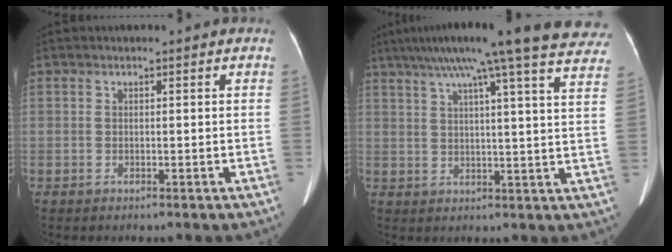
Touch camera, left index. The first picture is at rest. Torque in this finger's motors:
{"motor_torque": [0.89, -1.25, 0.51, 0.17]}